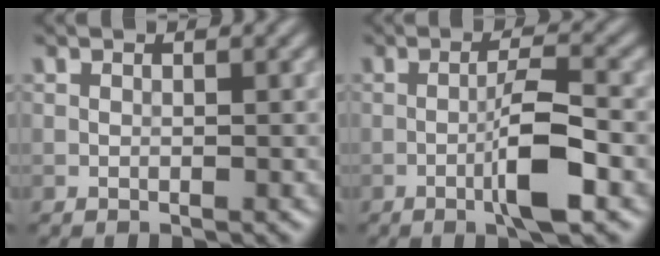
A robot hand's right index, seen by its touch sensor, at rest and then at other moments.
{"total": 4.8, "force": [-1.7, 0.7, 4.5], "torque": [-0.077, 0.008, -0.036]}